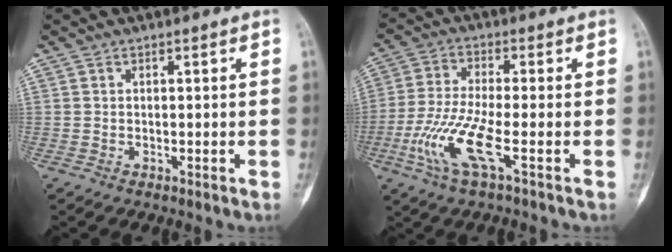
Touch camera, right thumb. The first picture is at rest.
{"total": 10.2, "force": [-3.7, 1.8, 9.4], "torque": [-0.225, 0.002, -0.078]}